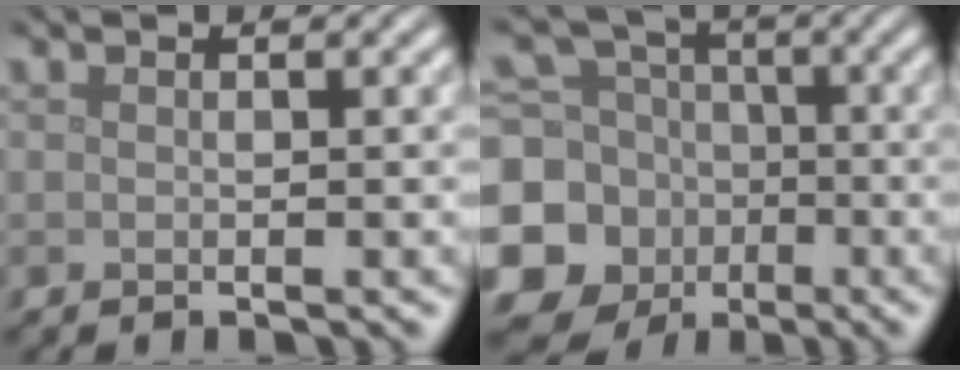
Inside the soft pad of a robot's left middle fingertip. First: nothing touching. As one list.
[{"total": 14.6, "force": [-4.1, 13.4, 4.3], "torque": [-0.130, -0.033, -0.098]}]